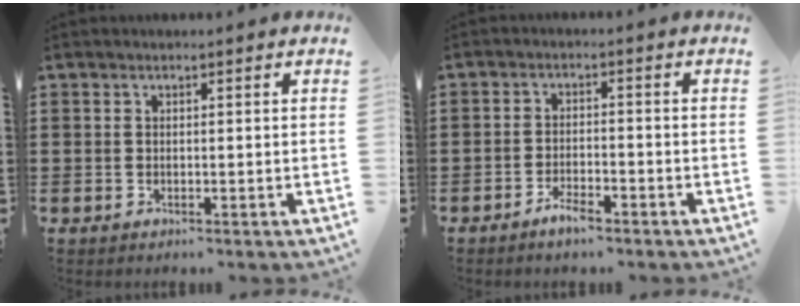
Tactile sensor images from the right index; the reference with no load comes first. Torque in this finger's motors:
{"motor_torque": [-0.06, -0.15, 0.09, 0.05]}